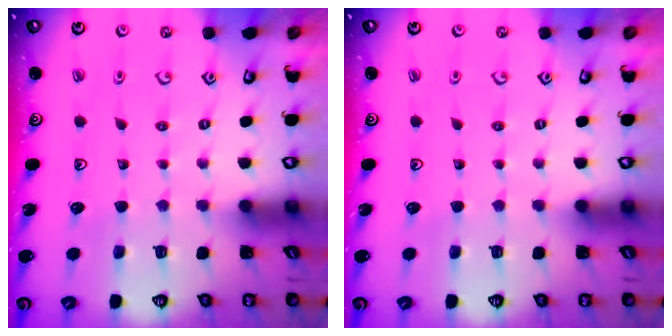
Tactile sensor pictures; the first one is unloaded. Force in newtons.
{"total": 0.0}